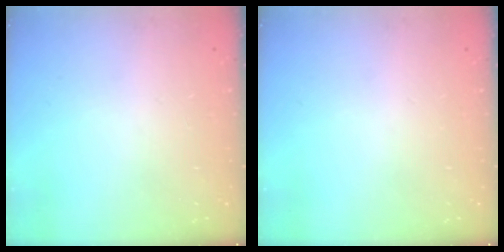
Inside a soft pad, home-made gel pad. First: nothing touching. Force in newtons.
{"total": 0.0}